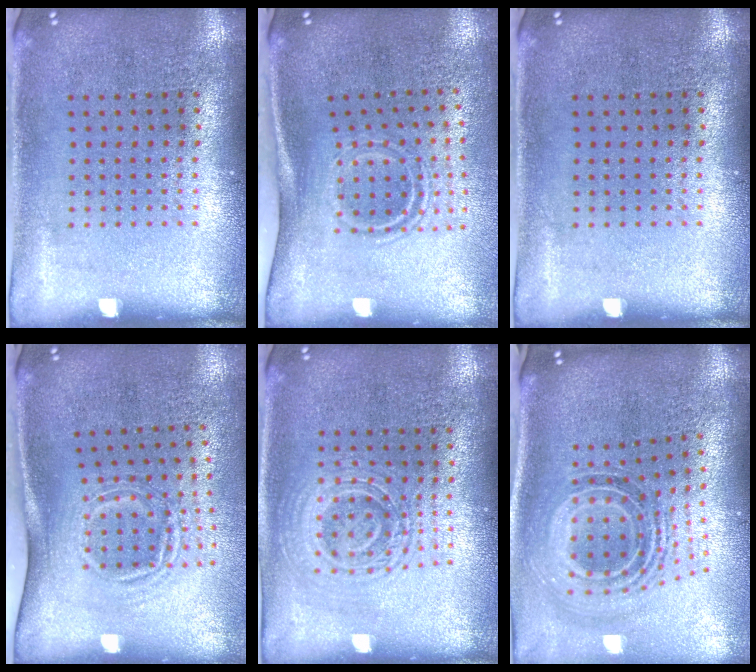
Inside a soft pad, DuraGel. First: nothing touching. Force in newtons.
{"total": 1.9, "press": 1.1, "slide": 1.5}
{"total": 0.0}
{"total": 1.7, "press": 1.2, "slide": 1.2}
{"total": 1.8, "press": 1.7, "slide": 0.4}
{"total": 1.7, "press": 1.3, "slide": 1.1}